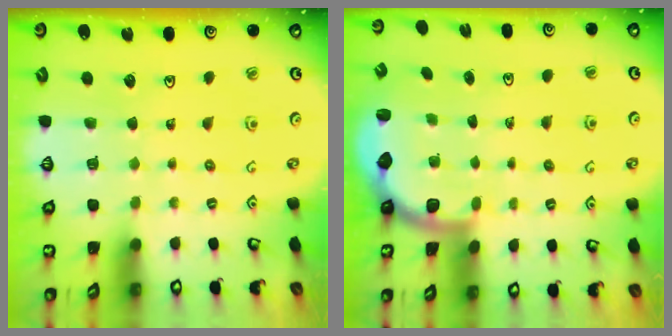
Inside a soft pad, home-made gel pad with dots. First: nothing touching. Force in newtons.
{"total": 2.2, "press": 2.0, "slide": 1.1}